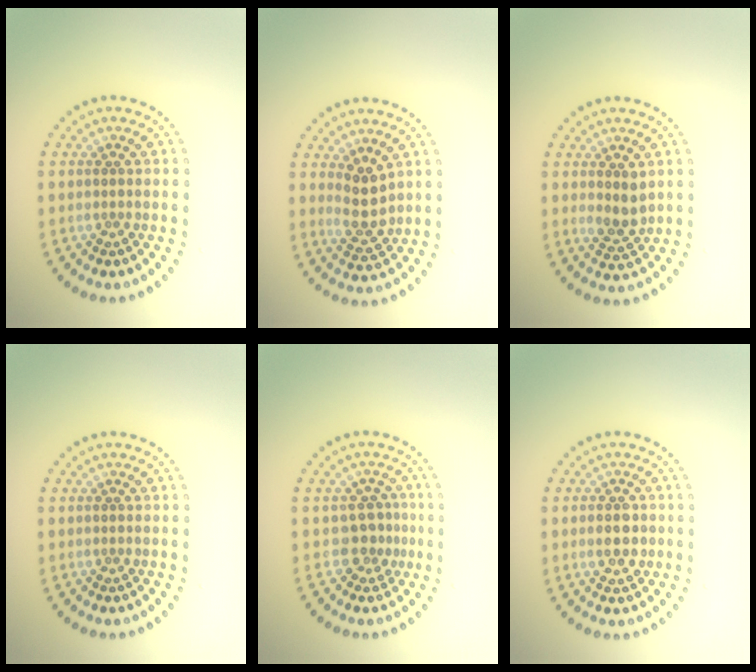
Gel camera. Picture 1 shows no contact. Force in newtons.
{"total": 2.9, "press": 2.6, "slide": 1.2}
{"total": 2.3, "press": 2.1, "slide": 1.0}
{"total": 0.0}
{"total": 2.3, "press": 1.5, "slide": 1.7}
{"total": 2.2, "press": 2.2, "slide": 0.1}